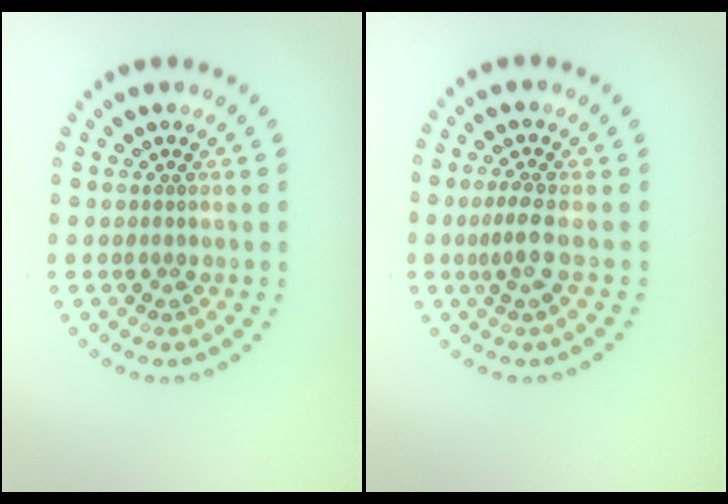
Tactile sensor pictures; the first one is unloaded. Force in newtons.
{"total": 1.9, "press": 1.4, "slide": 1.3}